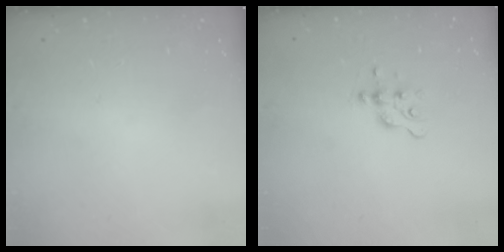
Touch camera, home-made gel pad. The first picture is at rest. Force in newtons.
{"total": 4.5, "press": 4.4, "slide": 0.4}